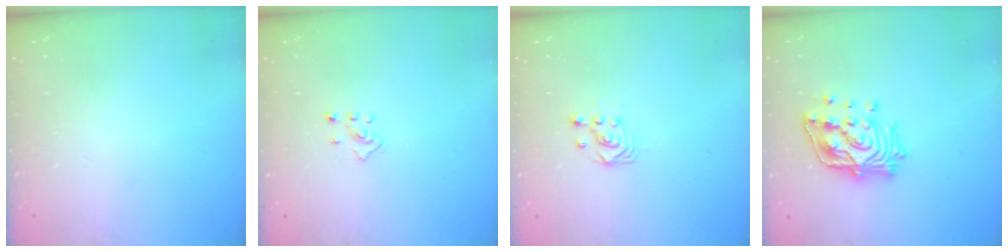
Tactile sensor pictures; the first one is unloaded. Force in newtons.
{"total": 4.2, "press": 4.1, "slide": 0.7}
{"total": 3.4, "press": 3.3, "slide": 0.3}
{"total": 18.3, "press": 18.1, "slide": 2.4}